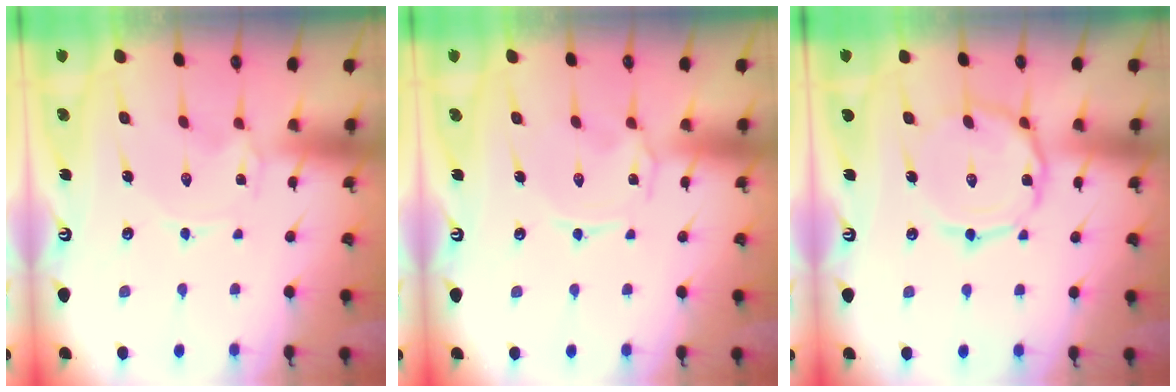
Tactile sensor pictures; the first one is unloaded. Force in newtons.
{"total": 0.8, "press": 0.7, "slide": 0.4}
{"total": 8.1, "press": 8.1, "slide": 0.5}